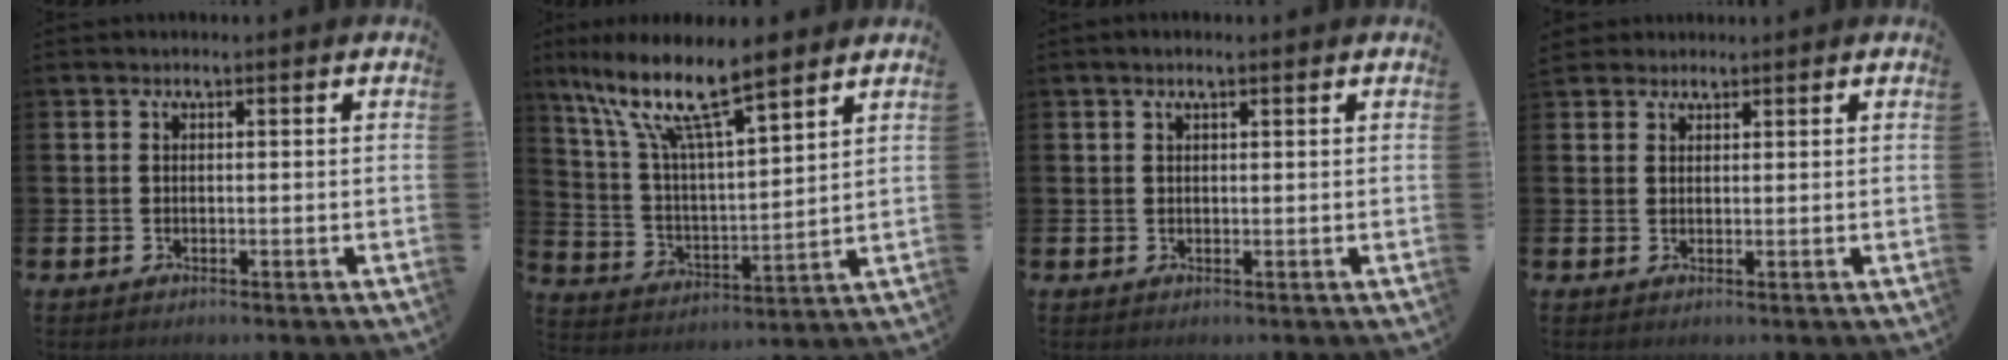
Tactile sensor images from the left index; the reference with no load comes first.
{"total": 12.1, "force": [9.2, 2.8, 7.3], "torque": [-0.169, -0.039, 0.156]}
{"total": 1.0, "force": [0.8, 0.1, 0.6], "torque": [-0.007, 0.000, 0.014]}
{"total": 2.4, "force": [2.1, 1.0, 0.0], "torque": [0.005, -0.004, 0.038]}